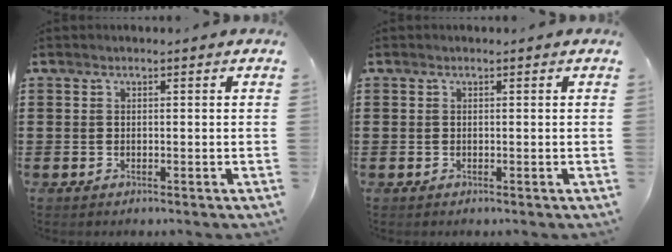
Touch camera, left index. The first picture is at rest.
{"total": 0.0}